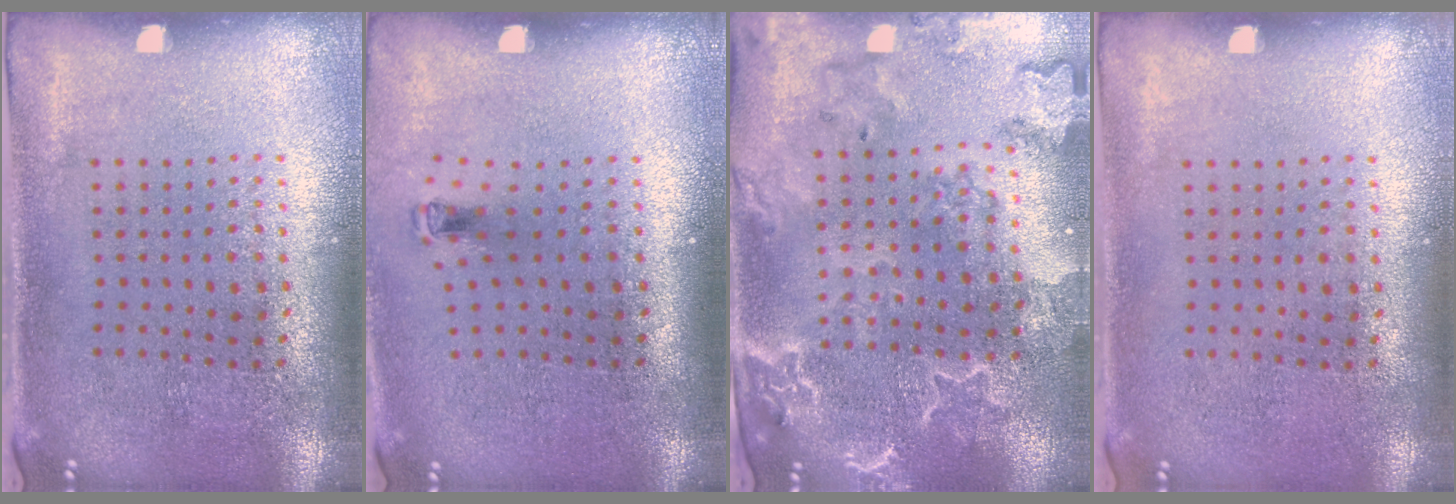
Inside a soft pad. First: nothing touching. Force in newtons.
{"total": 0.6, "press": 0.3, "slide": 0.5}
{"total": 3.1, "press": 2.8, "slide": 1.3}
{"total": 0.0}